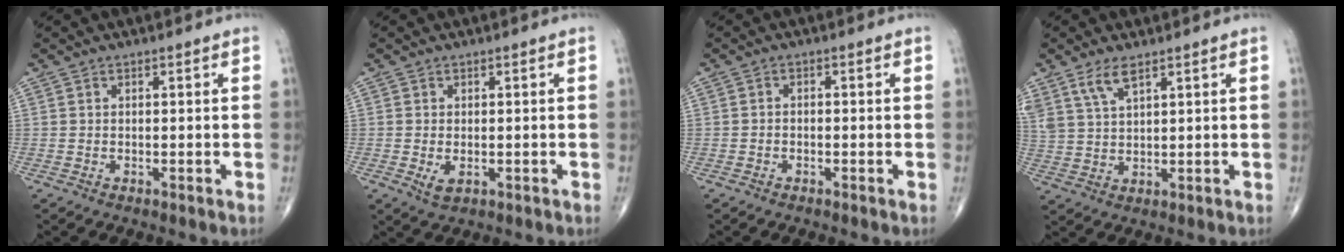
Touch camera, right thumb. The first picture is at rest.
{"total": 2.5, "force": [-0.5, 1.5, 1.9], "torque": [-0.033, -0.005, -0.003]}
{"total": 0.8, "force": [-0.4, 0.5, 0.4], "torque": [-0.005, 0.005, -0.010]}
{"total": 5.4, "force": [3.6, 1.8, 3.5], "torque": [-0.076, -0.010, 0.078]}